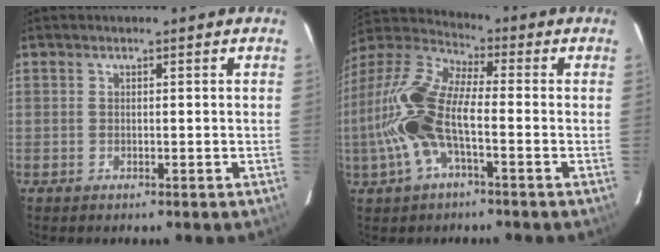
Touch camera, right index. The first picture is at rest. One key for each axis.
{"total": 15.9, "fx": -3.4, "fy": 5.8, "fz": 14.4, "tx": -0.304, "ty": 0.004, "tz": -0.073}